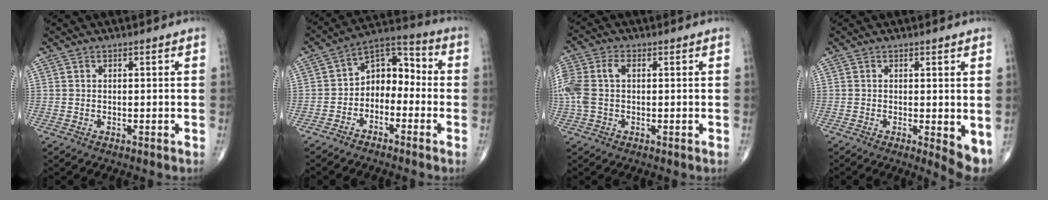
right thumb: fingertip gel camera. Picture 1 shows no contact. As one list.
[{"total": 9.1, "force": [-2.3, 6.5, 6.0], "torque": [-0.060, 0.054, -0.058]}, {"total": 9.1, "force": [0.5, 5.7, 7.0], "torque": [-0.195, 0.026, 0.014]}, {"total": 5.1, "force": [-0.3, 1.5, 4.8], "torque": [-0.063, -0.015, -0.004]}]